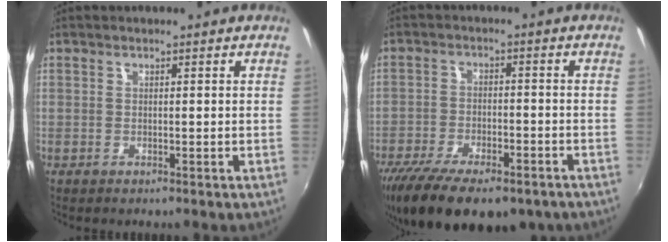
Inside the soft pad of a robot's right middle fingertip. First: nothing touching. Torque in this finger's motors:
{"motor_torque": [1.09, -1.05, 0.49, 0.21]}